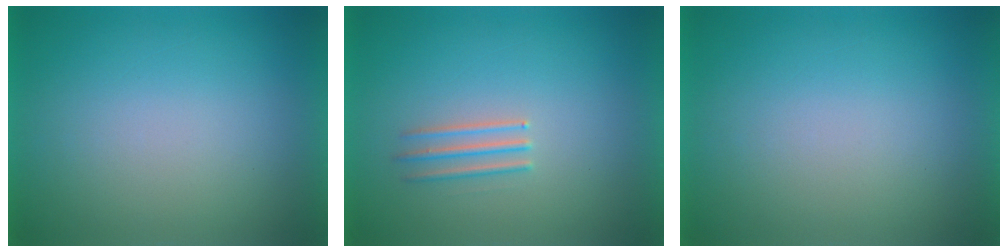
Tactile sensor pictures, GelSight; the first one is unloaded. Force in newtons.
{"total": 2.7}
{"total": 0.0}